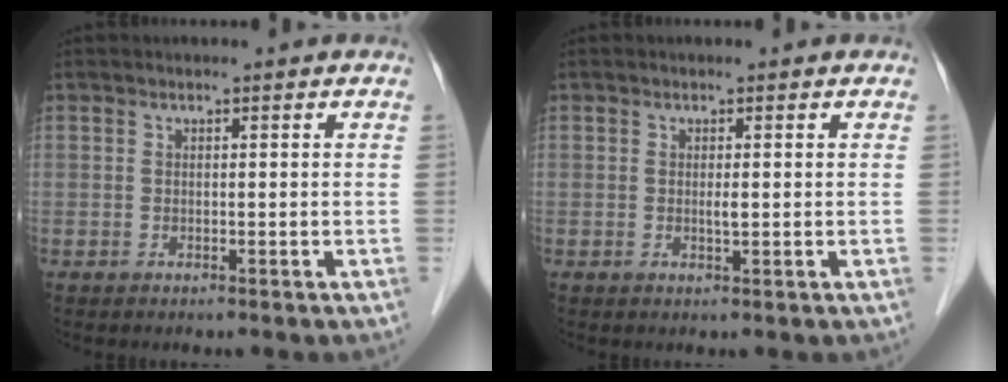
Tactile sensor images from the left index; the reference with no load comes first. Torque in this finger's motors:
{"motor_torque": [0.10, 0.07, 0.01, 0.01]}